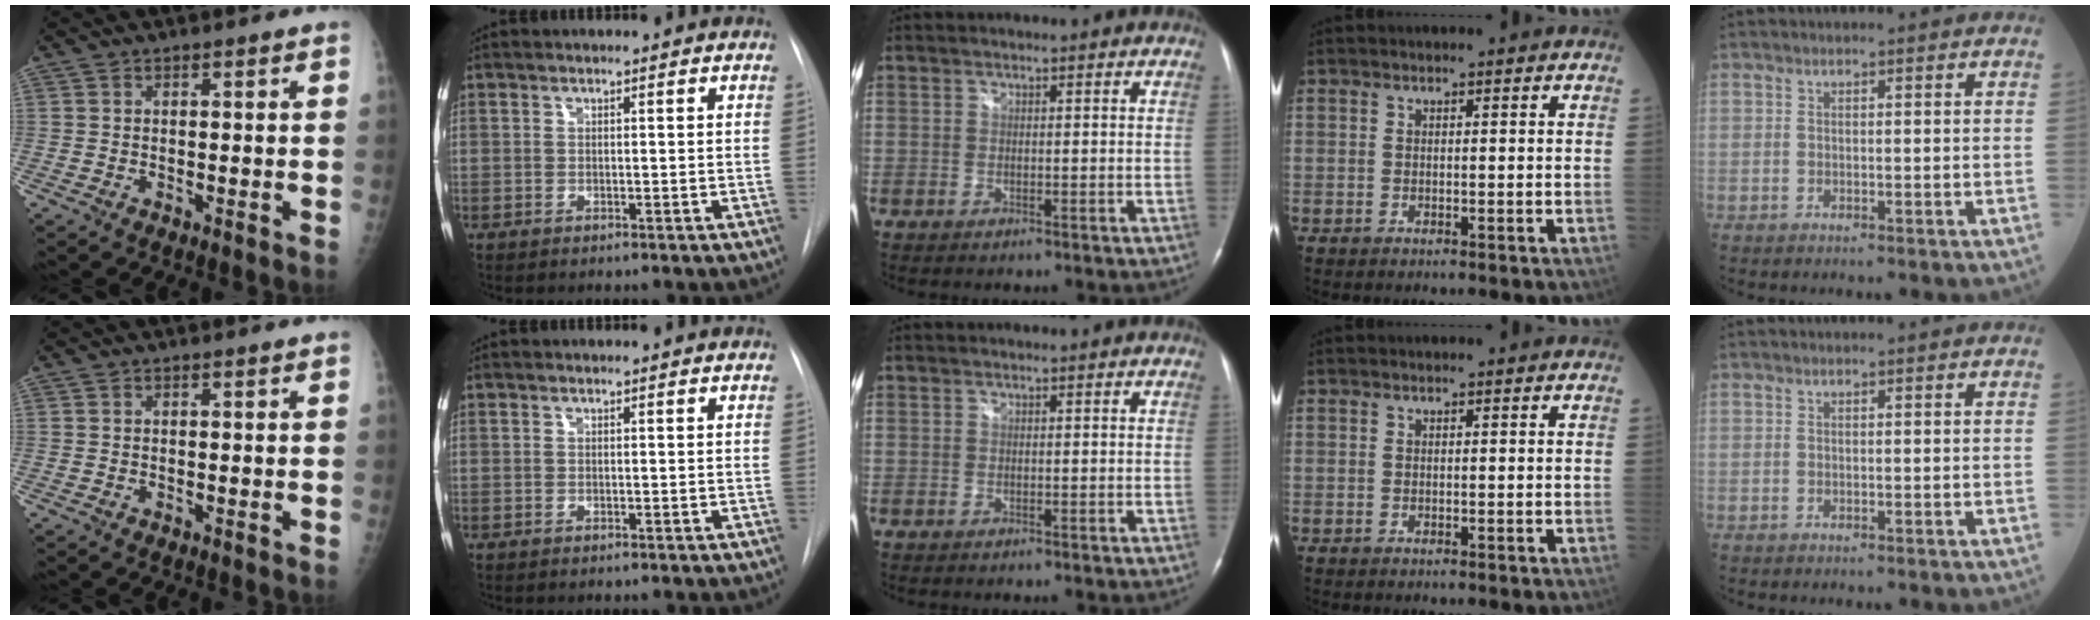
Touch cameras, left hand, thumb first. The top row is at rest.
{}